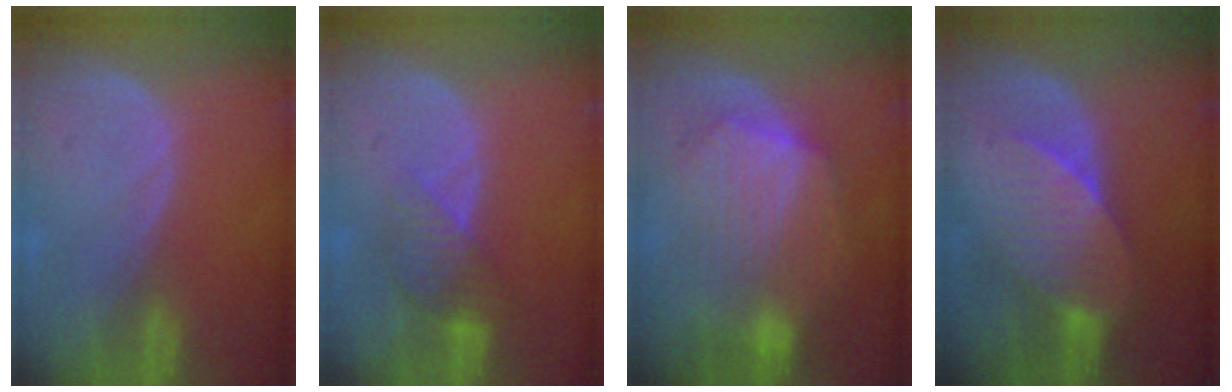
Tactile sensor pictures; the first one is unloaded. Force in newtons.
{"total": 4.2, "press": 4.1, "slide": 0.5}
{"total": 9.4, "press": 9.4, "slide": 0.5}
{"total": 7.4, "press": 6.9, "slide": 2.4}